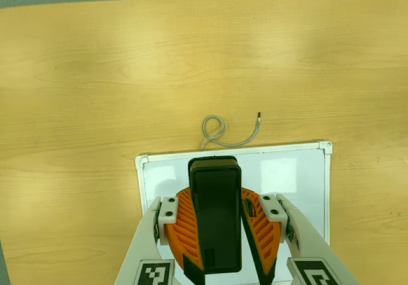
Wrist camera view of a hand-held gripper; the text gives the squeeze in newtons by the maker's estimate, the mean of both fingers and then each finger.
{"total": 11.3, "left": 10.8, "right": 11.8}